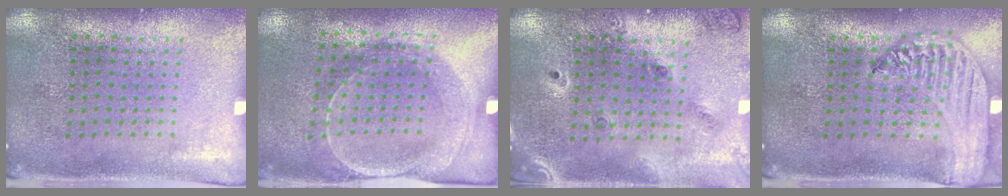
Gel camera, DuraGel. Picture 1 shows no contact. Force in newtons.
{"total": 1.5, "press": 1.5, "slide": 0.3}
{"total": 1.5, "press": 1.4, "slide": 0.6}
{"total": 2.7, "press": 2.2, "slide": 1.6}